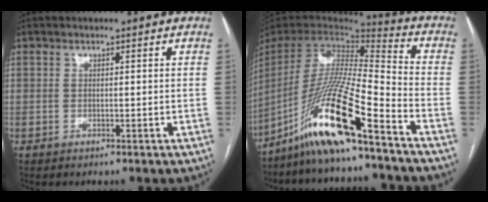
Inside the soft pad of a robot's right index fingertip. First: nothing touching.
{"total": 18.9, "force": [-13.0, 0.1, 13.7], "torque": [-0.293, -0.025, -0.246]}